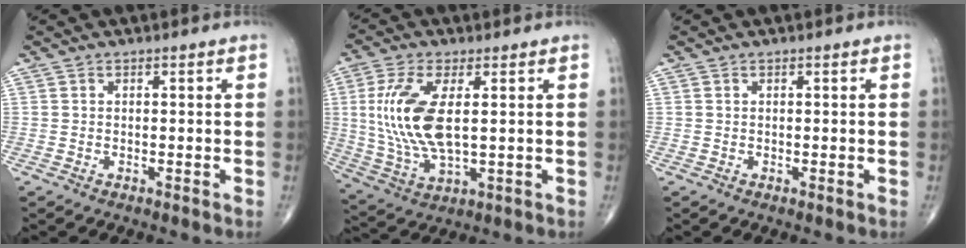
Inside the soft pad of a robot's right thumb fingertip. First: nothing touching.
{"total": 14.0, "force": [1.9, 5.9, 12.5], "torque": [-0.281, -0.011, 0.046]}
{"total": 0.0}